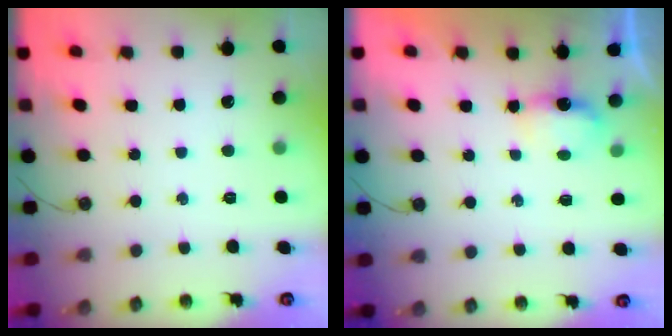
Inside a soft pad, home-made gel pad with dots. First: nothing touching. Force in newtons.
{"total": 3.9, "press": 3.9, "slide": 0.4}